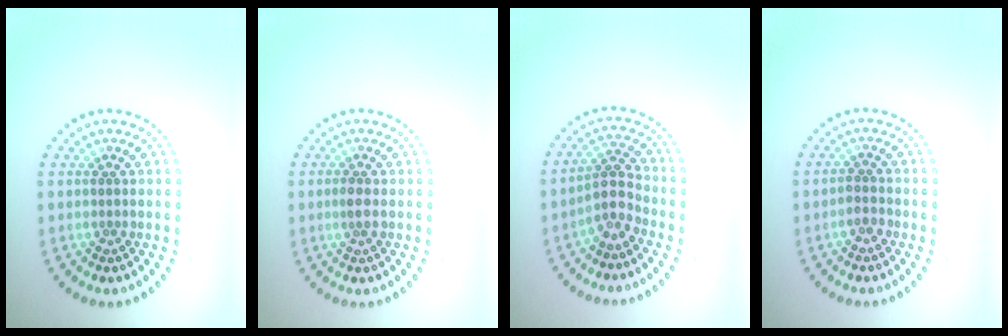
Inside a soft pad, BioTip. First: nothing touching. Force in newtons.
{"total": 1.0, "press": 1.0, "slide": 0.2}
{"total": 2.6, "press": 2.0, "slide": 1.6}
{"total": 1.2, "press": 1.1, "slide": 0.6}